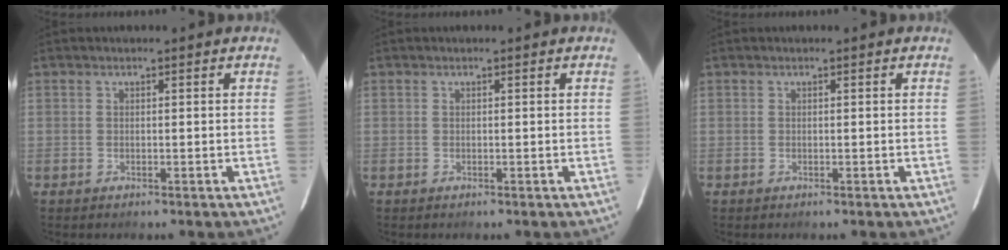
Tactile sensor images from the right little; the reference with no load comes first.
{"total": 0.0}
{"total": 0.0}